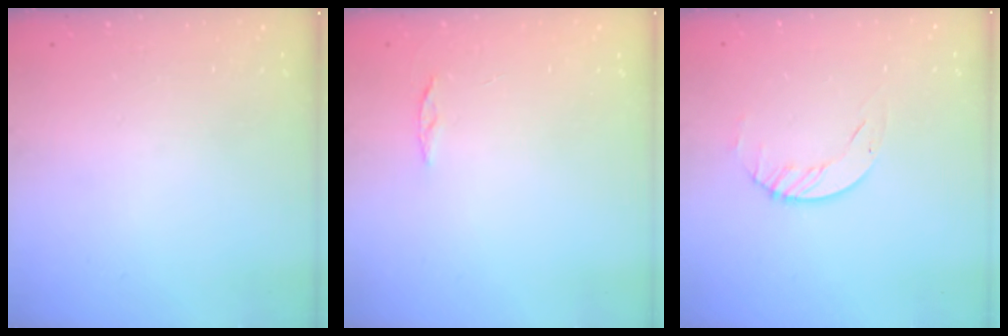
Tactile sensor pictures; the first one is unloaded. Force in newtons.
{"total": 3.1, "press": 3.1, "slide": 0.3}
{"total": 2.3, "press": 2.3, "slide": 0.3}